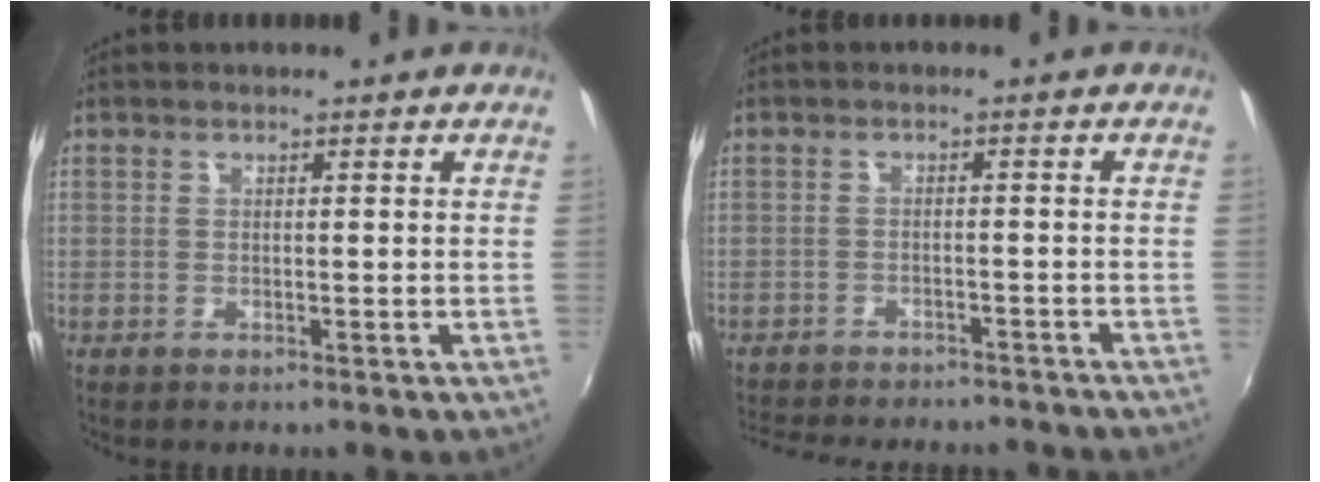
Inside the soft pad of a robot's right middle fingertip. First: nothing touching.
{"total": 13.7, "force": [-12.1, 3.9, 5.1], "torque": [-0.116, -0.015, -0.167]}